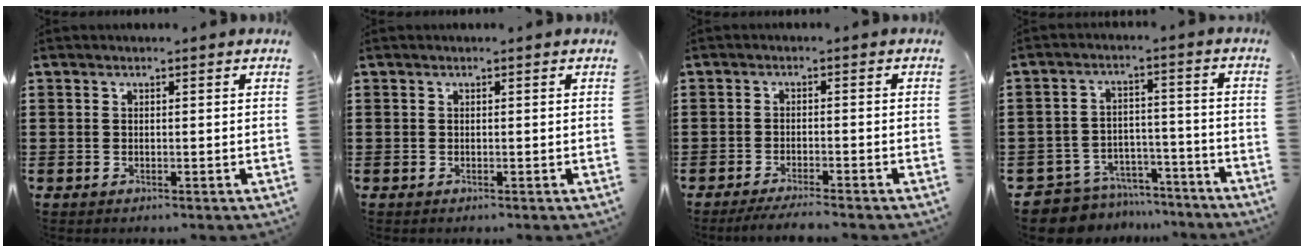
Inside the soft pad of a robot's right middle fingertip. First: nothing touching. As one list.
[{"total": 0.0}, {"total": 2.7, "force": [-2.4, -0.2, 1.1], "torque": [-0.016, 0.000, -0.047]}, {"total": 7.2, "force": [-7.1, 1.4, 0.4], "torque": [-0.016, 0.019, -0.144]}]